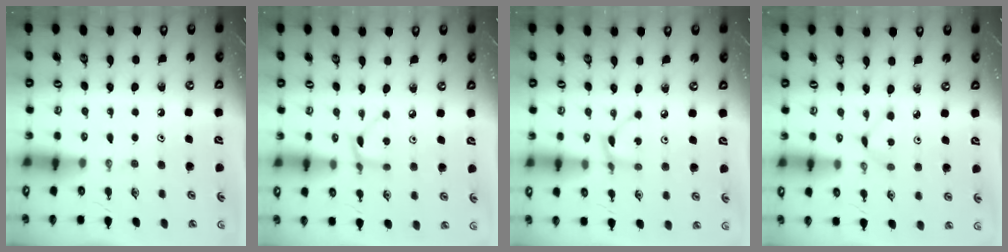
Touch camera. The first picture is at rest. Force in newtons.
{"total": 4.5, "press": 4.4, "slide": 0.5}
{"total": 2.8, "press": 2.8, "slide": 0.1}
{"total": 1.8, "press": 1.7, "slide": 0.2}